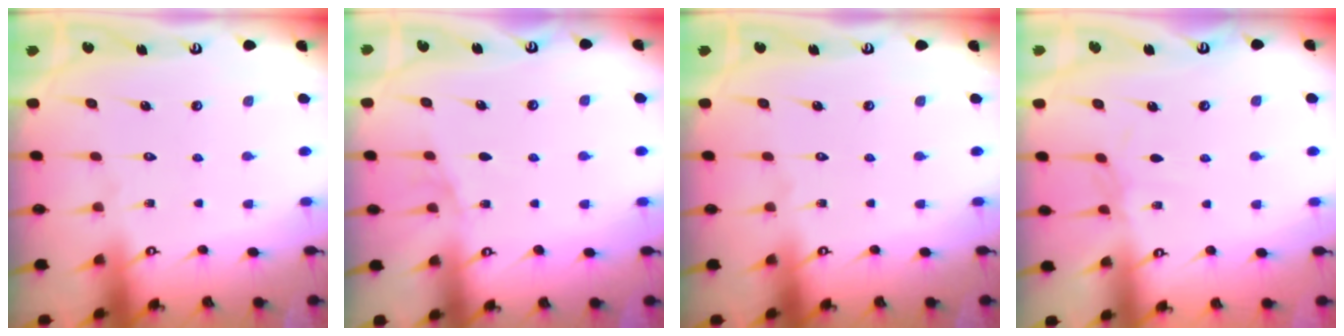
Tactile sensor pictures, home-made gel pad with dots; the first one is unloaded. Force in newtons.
{"total": 5.2, "press": 4.5, "slide": 2.6}
{"total": 0.0}
{"total": 1.7, "press": 1.6, "slide": 0.4}